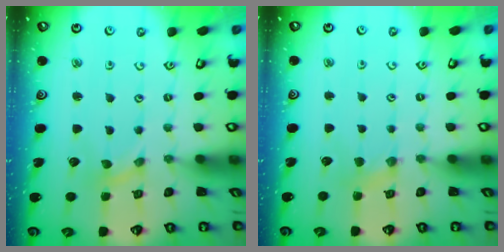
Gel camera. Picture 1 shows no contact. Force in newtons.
{"total": 2.9, "press": 2.9, "slide": 0.5}